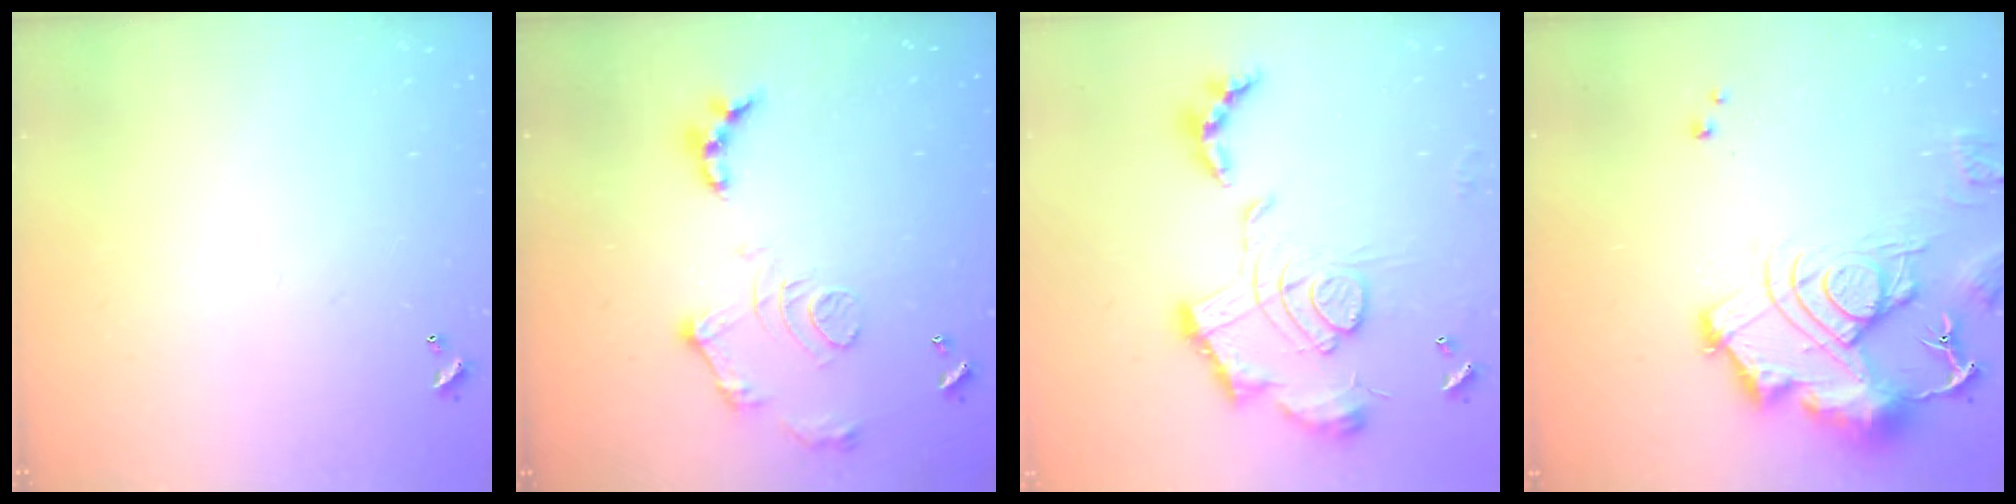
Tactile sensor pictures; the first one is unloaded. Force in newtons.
{"total": 11.8, "press": 11.7, "slide": 0.8}
{"total": 2.4, "press": 1.9, "slide": 1.5}
{"total": 16.2, "press": 16.1, "slide": 1.7}